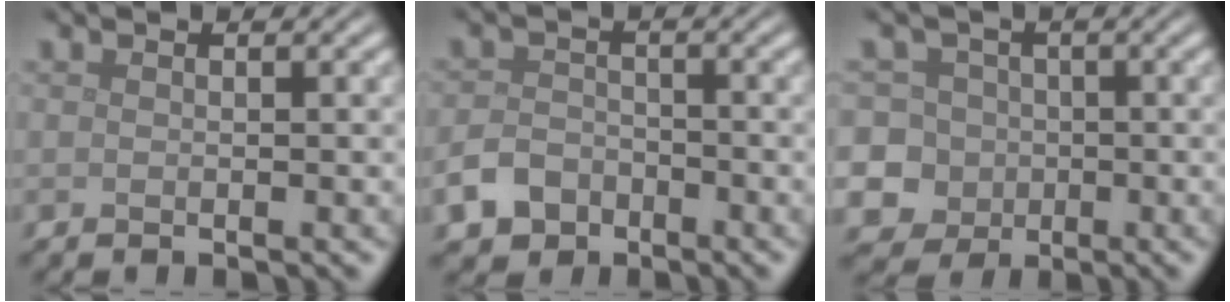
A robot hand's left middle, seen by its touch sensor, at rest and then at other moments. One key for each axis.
{"total": 3.4, "fx": -2.1, "fy": 2.3, "fz": 1.2, "tx": -0.025, "ty": -0.003, "tz": -0.044}
{"total": 8.3, "fx": -1.0, "fy": 7.8, "fz": 2.5, "tx": -0.054, "ty": 0.025, "tz": -0.058}